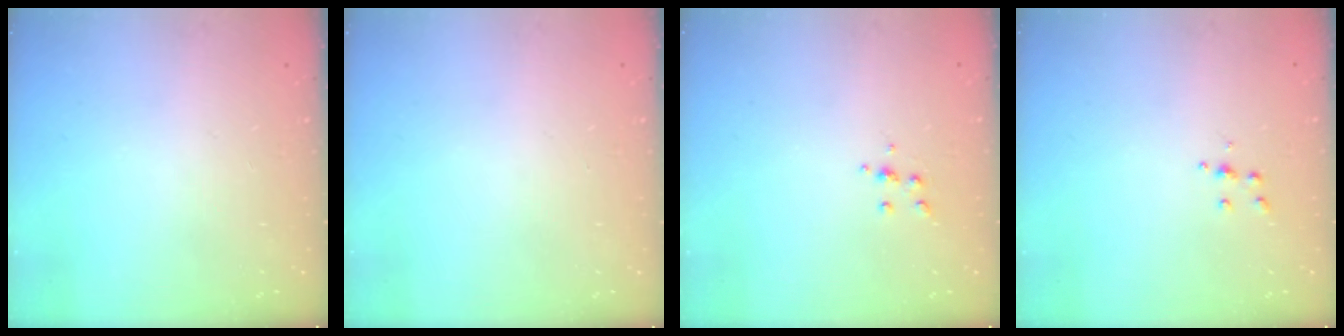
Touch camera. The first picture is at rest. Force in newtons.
{"total": 0.0}
{"total": 4.0, "press": 3.9, "slide": 0.9}
{"total": 3.6, "press": 3.6, "slide": 0.3}